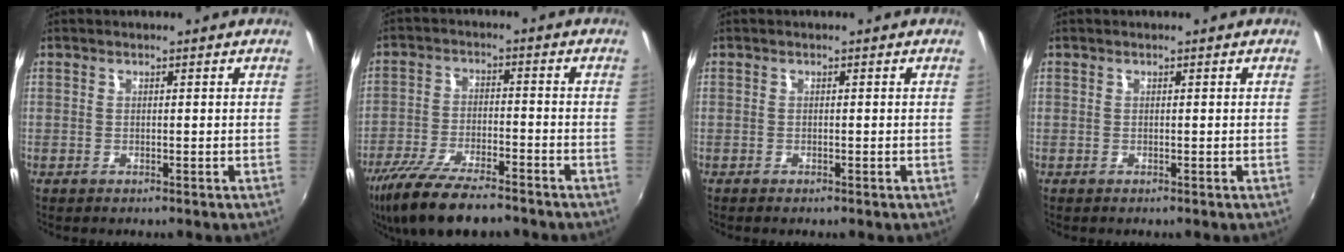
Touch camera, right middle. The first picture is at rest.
{"total": 14.8, "force": [-11.8, 3.6, 8.3], "torque": [-0.181, -0.033, -0.207]}
{"total": 0.0}
{"total": 0.0}